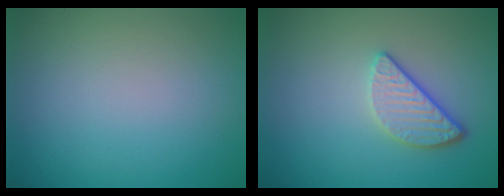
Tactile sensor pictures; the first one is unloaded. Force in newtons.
{"total": 3.4, "press": 2.8, "slide": 1.9}